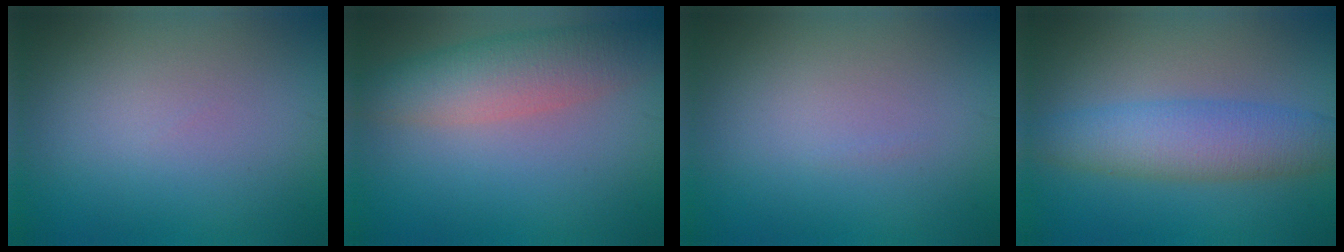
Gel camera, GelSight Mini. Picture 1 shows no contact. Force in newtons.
{"total": 5.4, "press": 5.4, "slide": 0.1}
{"total": 0.0}
{"total": 5.1, "press": 5.1, "slide": 0.2}